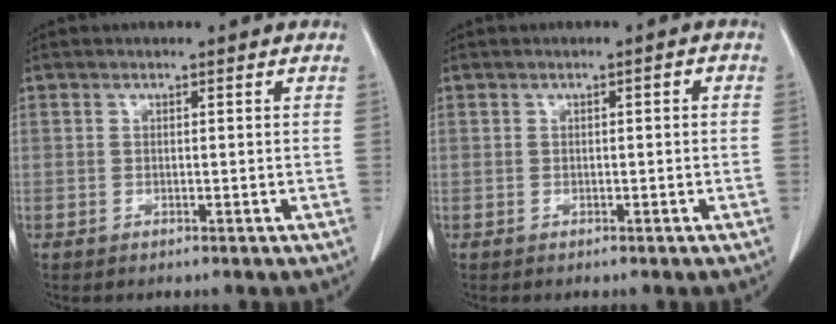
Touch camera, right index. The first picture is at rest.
{"total": 0.9, "force": [-0.1, 0.3, 0.8], "torque": [-0.011, 0.003, 0.000]}